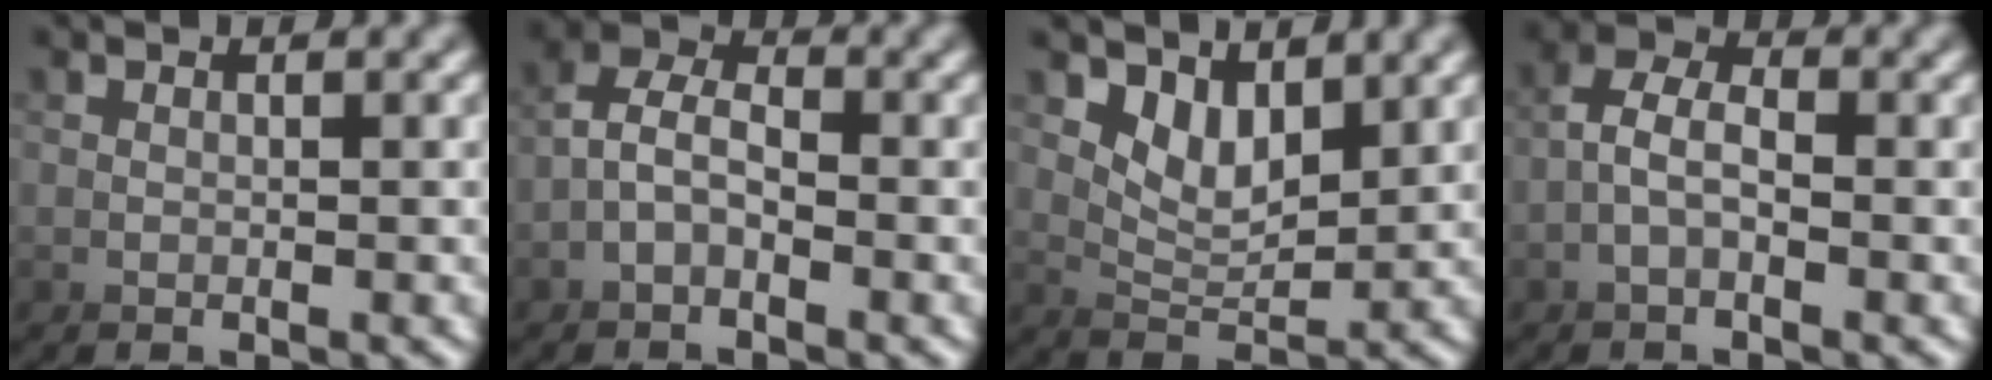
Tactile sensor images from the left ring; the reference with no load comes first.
{"total": 4.2, "force": [-2.7, 3.2, -0.7], "torque": [-0.024, -0.005, -0.057]}
{"total": 5.3, "force": [4.4, -1.1, -2.7], "torque": [0.008, 0.025, 0.052]}
{"total": 3.3, "force": [-2.3, 2.3, 0.0], "torque": [-0.045, -0.005, -0.048]}